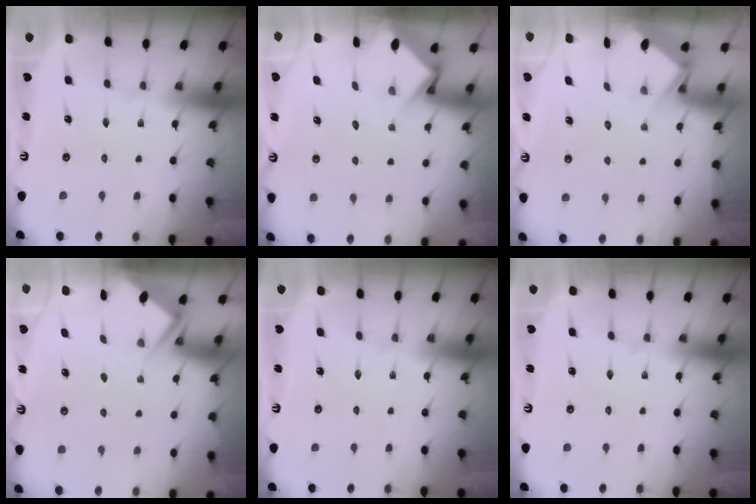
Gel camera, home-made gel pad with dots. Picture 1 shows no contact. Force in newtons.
{"total": 3.6, "press": 3.5, "slide": 0.3}
{"total": 3.9, "press": 3.9, "slide": 0.4}
{"total": 2.9, "press": 2.9, "slide": 0.3}
{"total": 0.0}
{"total": 0.0}